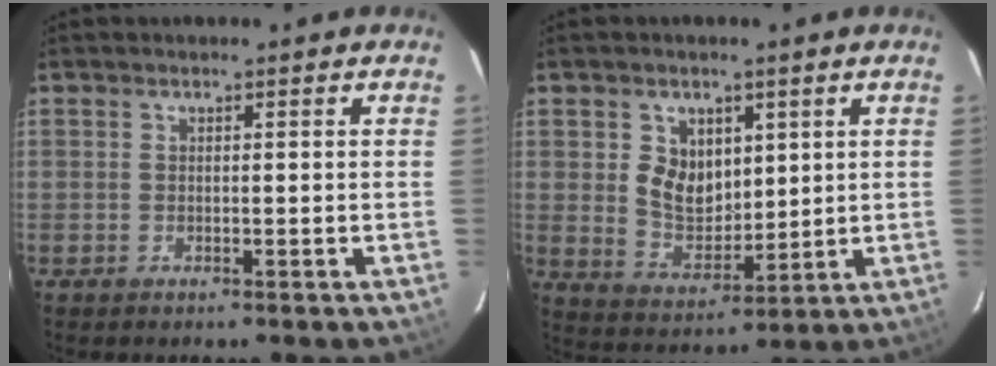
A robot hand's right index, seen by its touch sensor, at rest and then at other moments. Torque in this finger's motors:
{"motor_torque": [0.28, 0.17, 0.14, 0.05]}